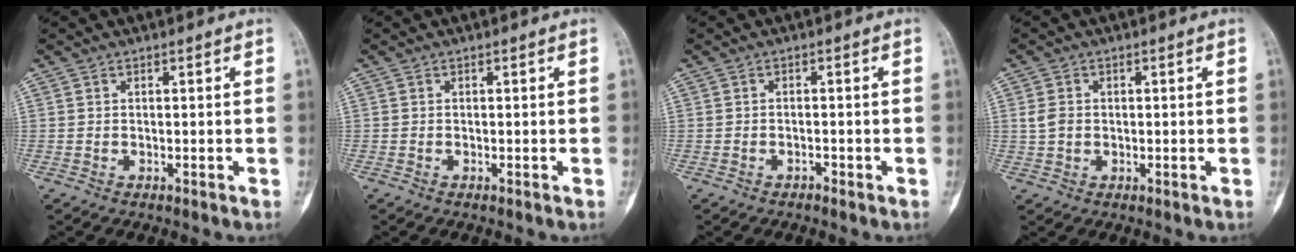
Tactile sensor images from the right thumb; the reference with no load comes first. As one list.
[{"total": 0.0}, {"total": 0.9, "force": [-0.8, 0.5, 0.2], "torque": [-0.005, 0.004, -0.014]}, {"total": 2.9, "force": [0.2, 2.4, 1.6], "torque": [-0.027, 0.005, 0.006]}]